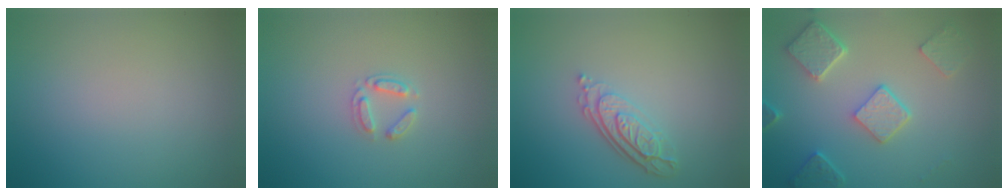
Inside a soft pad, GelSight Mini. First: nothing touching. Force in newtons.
{"total": 1.7, "press": 1.7, "slide": 0.2}
{"total": 3.8, "press": 2.7, "slide": 2.6}
{"total": 4.9, "press": 3.9, "slide": 2.9}